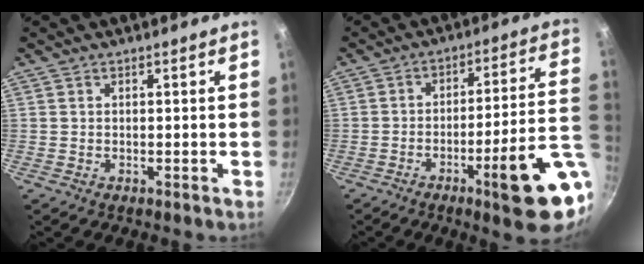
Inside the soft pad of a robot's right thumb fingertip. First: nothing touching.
{"total": 17.8, "force": [-6.1, 2.9, 16.5], "torque": [-0.199, 0.028, -0.082]}